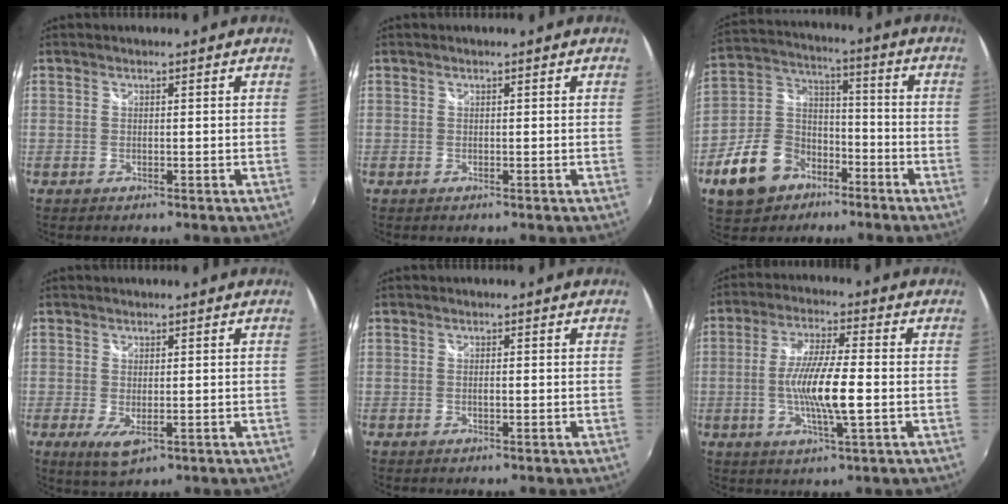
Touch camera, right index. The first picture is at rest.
{"total": 0.0}
{"total": 14.4, "force": [-8.1, 9.9, 6.7], "torque": [-0.169, 0.033, -0.128]}
{"total": 4.3, "force": [-1.1, 2.0, 3.7], "torque": [-0.065, -0.017, -0.012]}
{"total": 0.9, "force": [-0.1, 0.2, 0.9], "torque": [-0.018, 0.000, -0.003]}
{"total": 10.7, "force": [-1.9, 1.3, 10.4], "torque": [-0.197, -0.007, -0.036]}